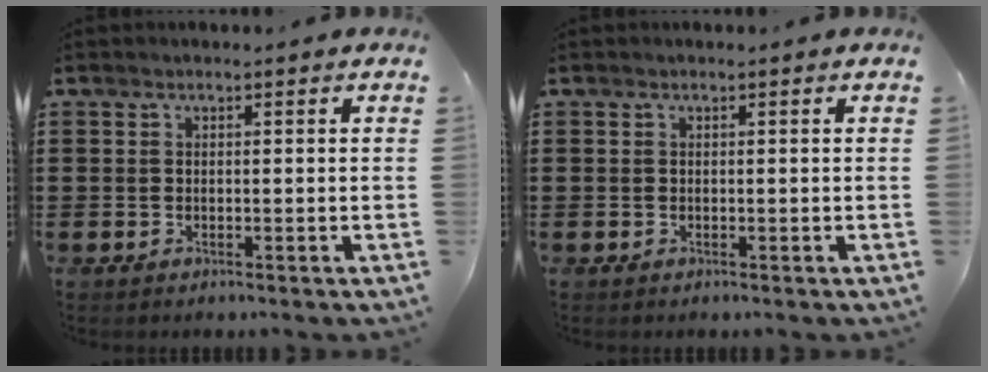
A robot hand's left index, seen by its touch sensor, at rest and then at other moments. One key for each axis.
{"total": 0.0}